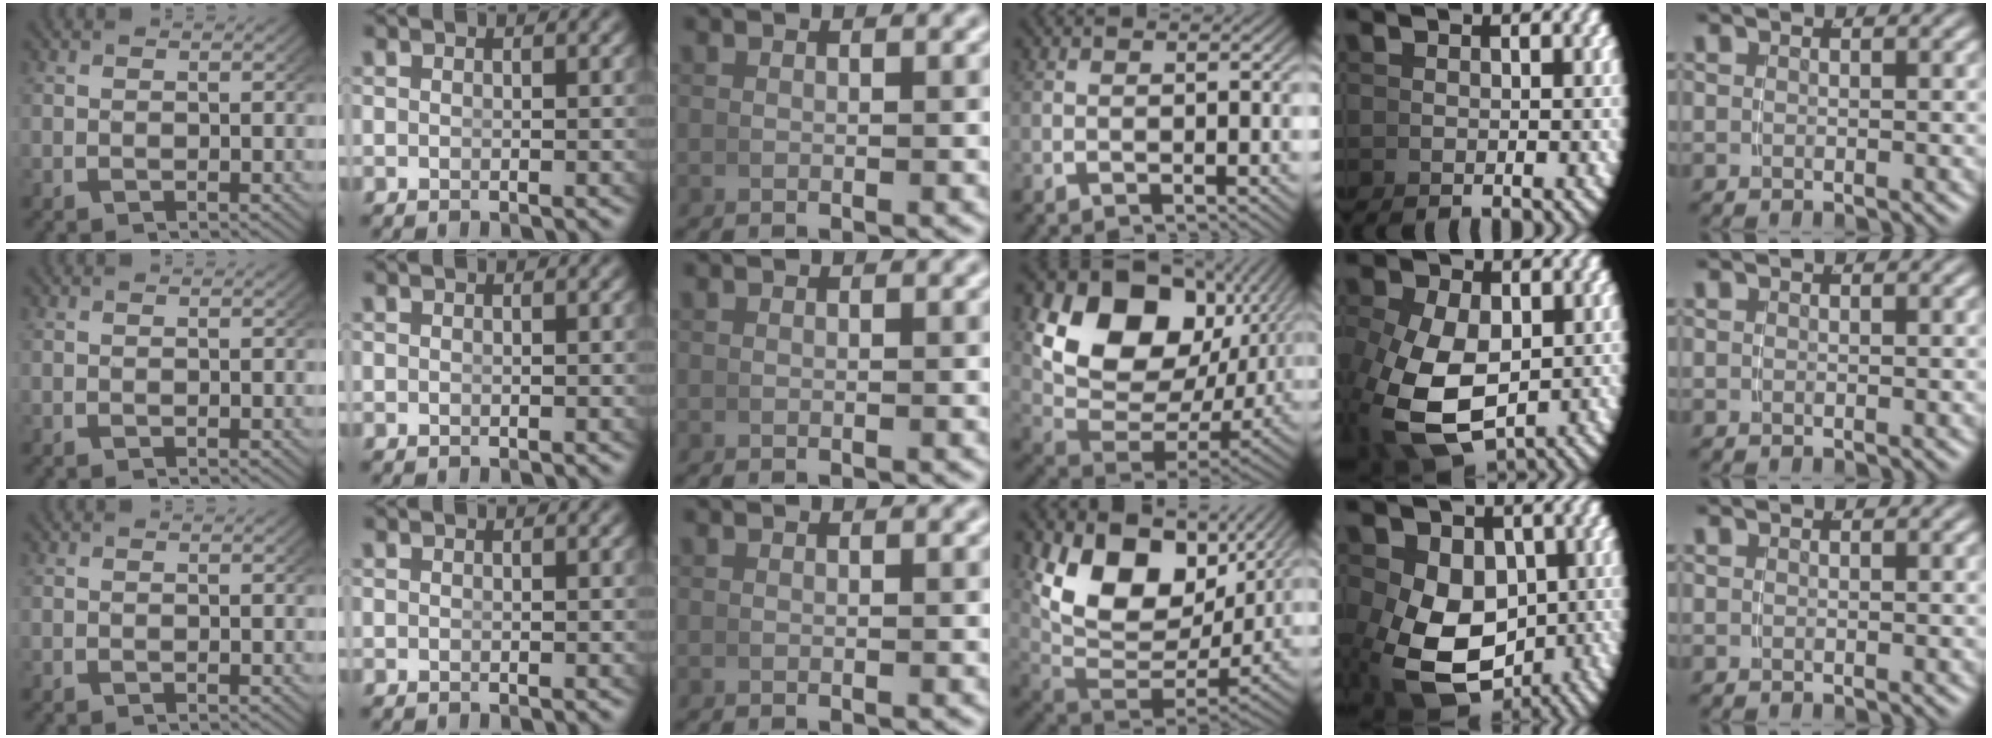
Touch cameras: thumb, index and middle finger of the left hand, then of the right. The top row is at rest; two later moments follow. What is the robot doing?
{"motion": "grasp_and_lifting", "object": "coin"}